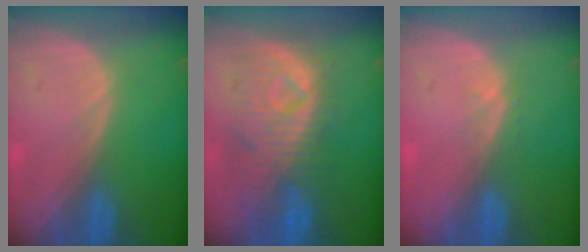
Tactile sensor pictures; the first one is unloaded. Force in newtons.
{"total": 9.8, "press": 9.1, "slide": 3.6}
{"total": 1.0, "press": 0.7, "slide": 0.7}